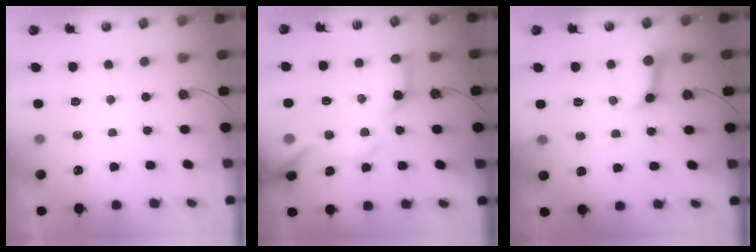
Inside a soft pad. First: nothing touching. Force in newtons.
{"total": 17.4, "press": 17.3, "slide": 2.1}
{"total": 11.3, "press": 11.2, "slide": 1.5}